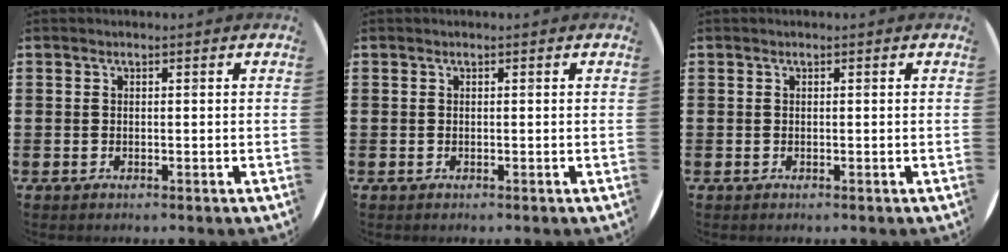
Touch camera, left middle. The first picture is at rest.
{"total": 0.0}
{"total": 0.0}